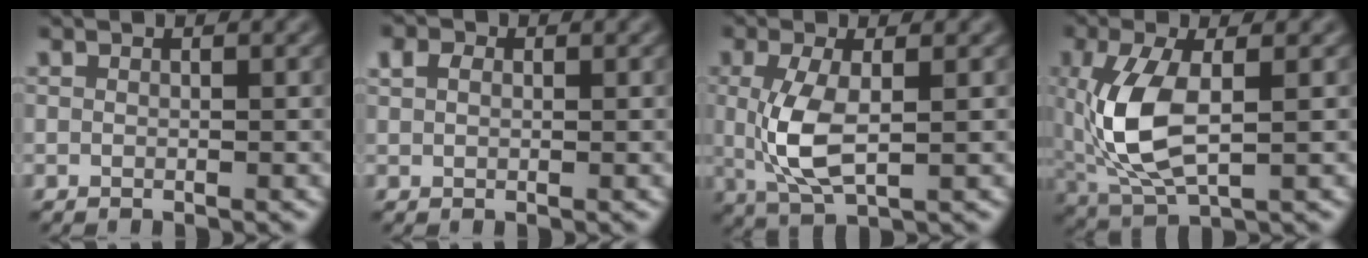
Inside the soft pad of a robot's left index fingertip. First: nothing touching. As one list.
[{"total": 1.5, "force": [0.7, 1.0, 0.8], "torque": [-0.016, 0.006, 0.009]}, {"total": 4.9, "force": [0.1, 2.0, 4.5], "torque": [-0.108, -0.005, 0.005]}, {"total": 7.5, "force": [0.2, 3.4, 6.6], "torque": [-0.160, -0.003, 0.008]}]